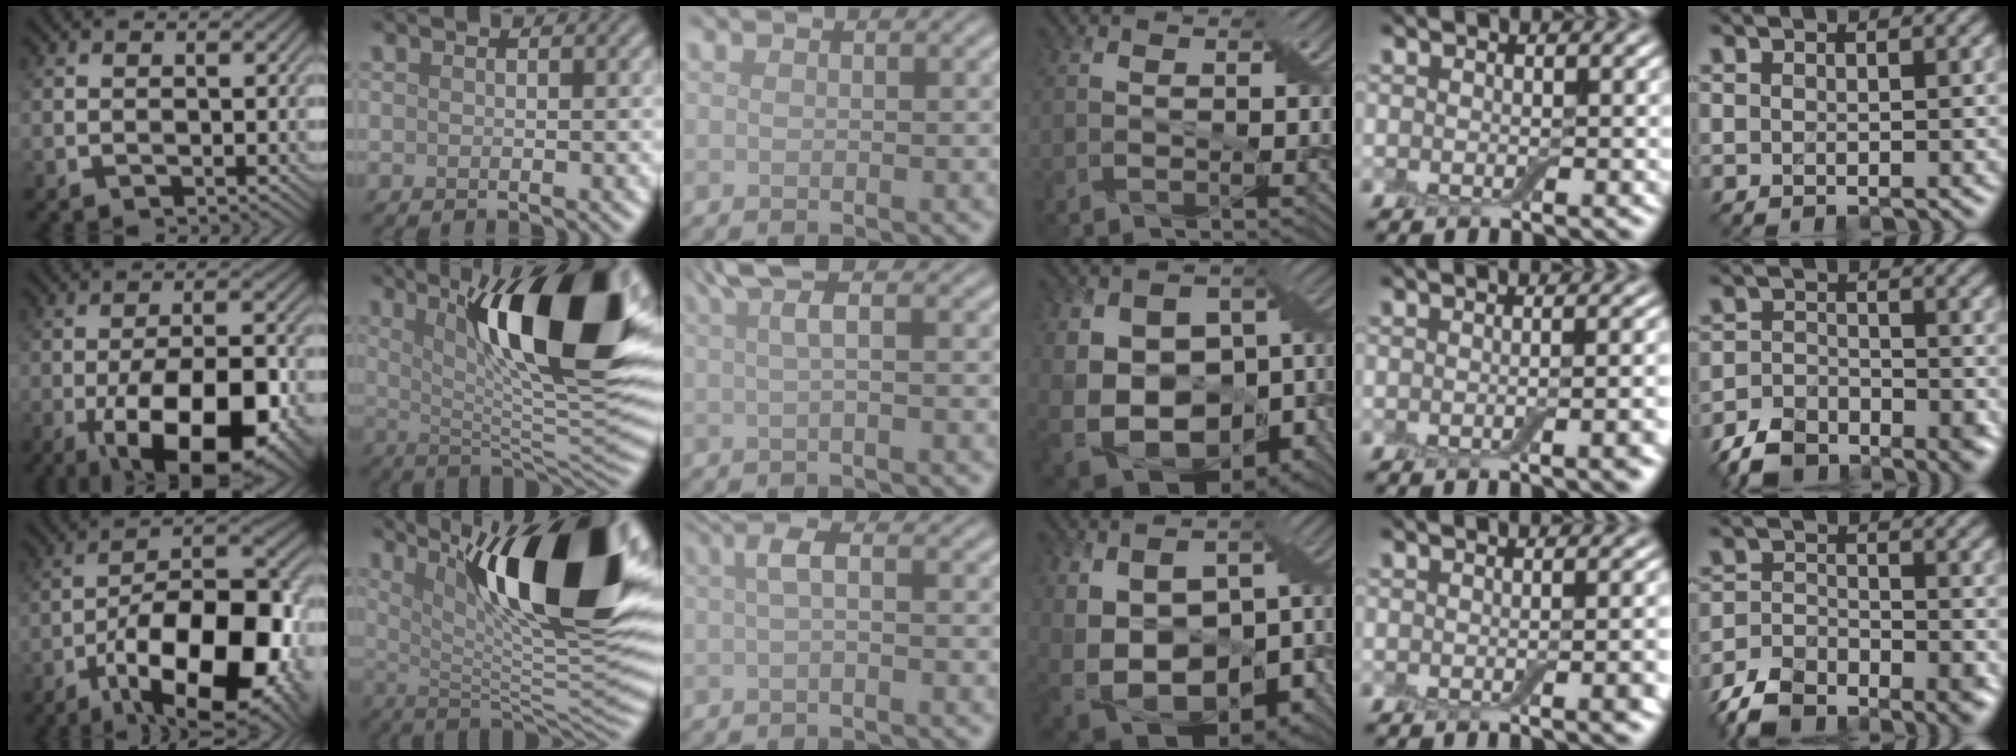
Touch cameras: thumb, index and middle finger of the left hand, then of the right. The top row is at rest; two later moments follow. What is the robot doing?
{"motion": "insert", "object": "backpack"}